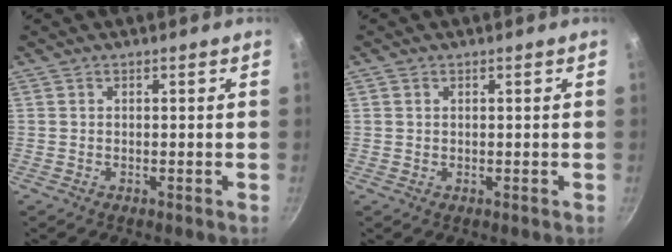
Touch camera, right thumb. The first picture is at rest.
{"total": 0.7, "force": [0.3, 0.6, 0.2], "torque": [-0.002, 0.001, 0.004]}